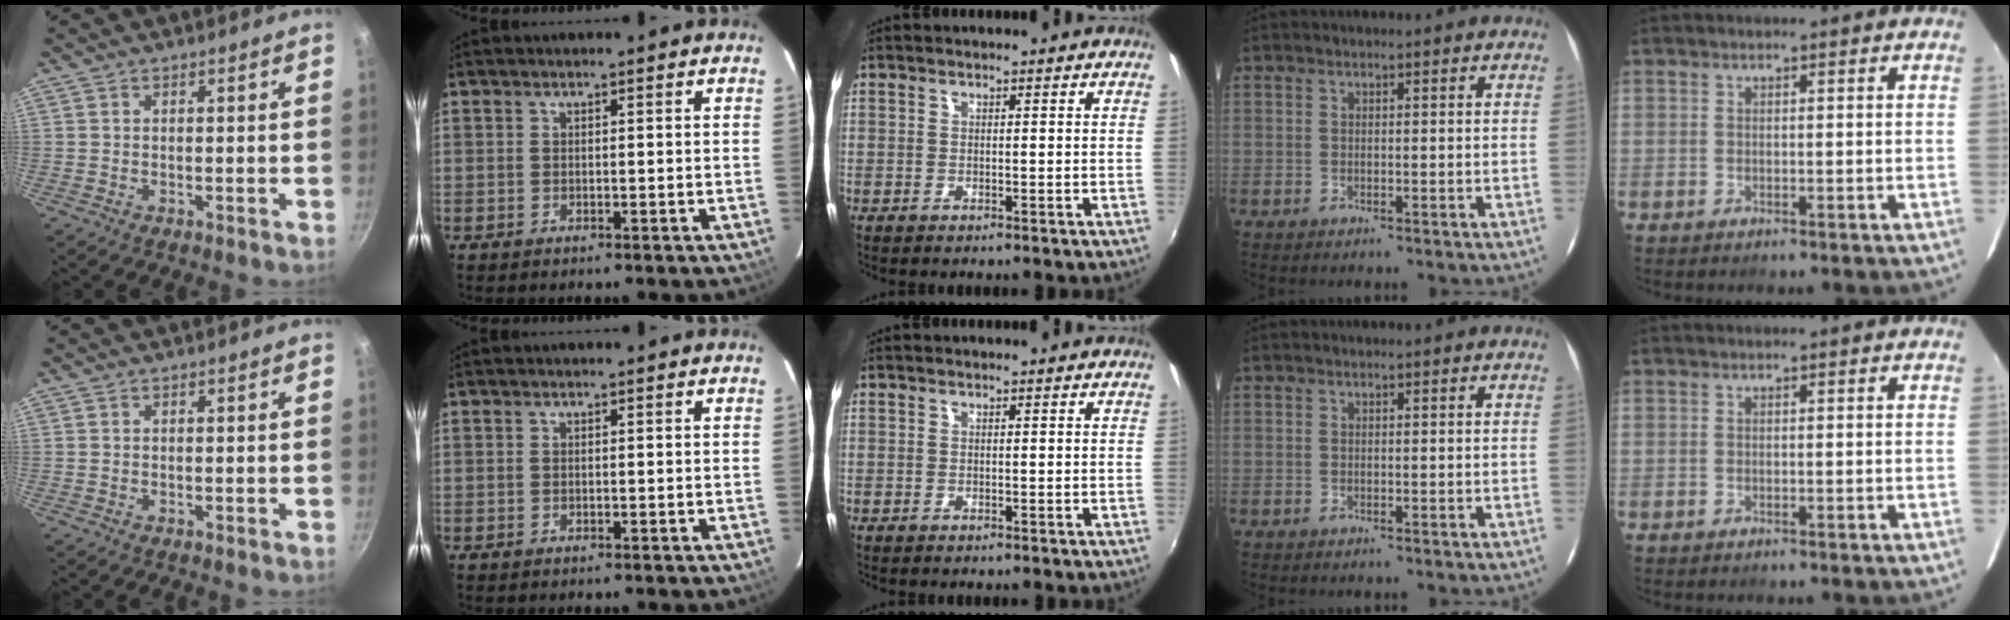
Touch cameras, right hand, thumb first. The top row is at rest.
{}